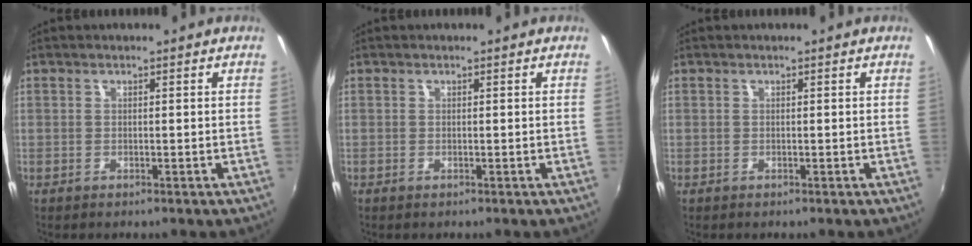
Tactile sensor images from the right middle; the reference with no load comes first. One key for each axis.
{"total": 0.0}
{"total": 0.0}